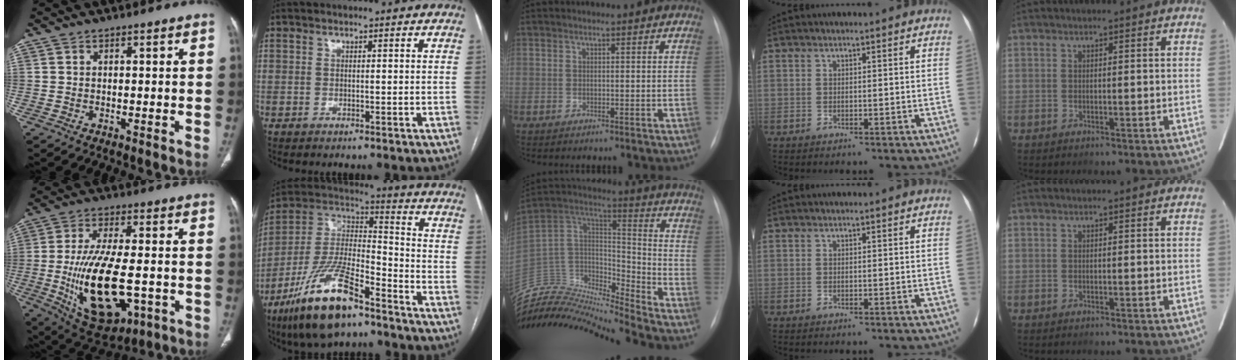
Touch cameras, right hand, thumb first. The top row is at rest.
{"thumb": {"total": 19.7, "force": [-4.0, 9.0, 17.0], "torque": [-0.306, -0.003, -0.045]}, "index": {"total": 19.4, "force": [-12.7, 5.5, 13.6], "torque": [-0.293, -0.013, -0.234]}, "middle": {"total": 19.4, "force": [-19.1, 0.1, 3.5], "torque": [-0.062, 0.057, -0.339]}}